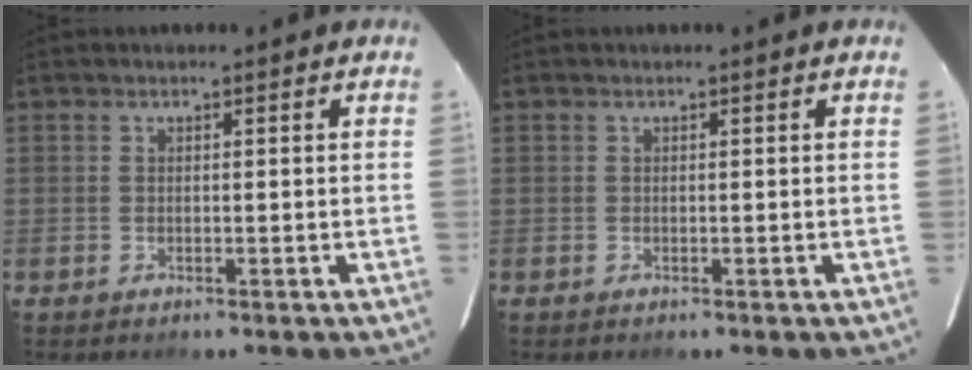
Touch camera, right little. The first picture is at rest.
{"total": 0.0}